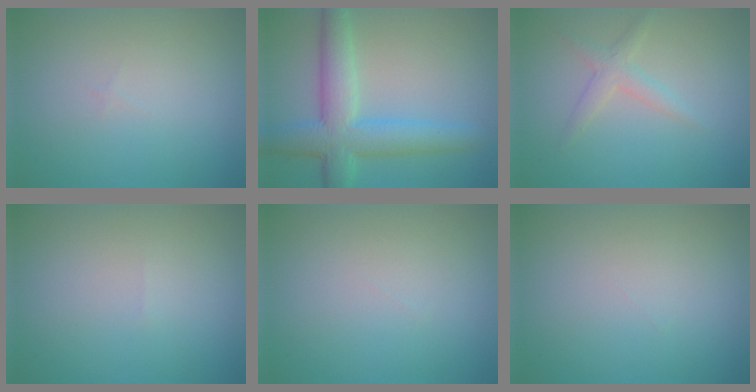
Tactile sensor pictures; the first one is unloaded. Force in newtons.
{"total": 6.7, "press": 6.7, "slide": 0.1}
{"total": 1.8, "press": 1.8, "slide": 0.0}
{"total": 0.0}
{"total": 0.0}
{"total": 0.0}